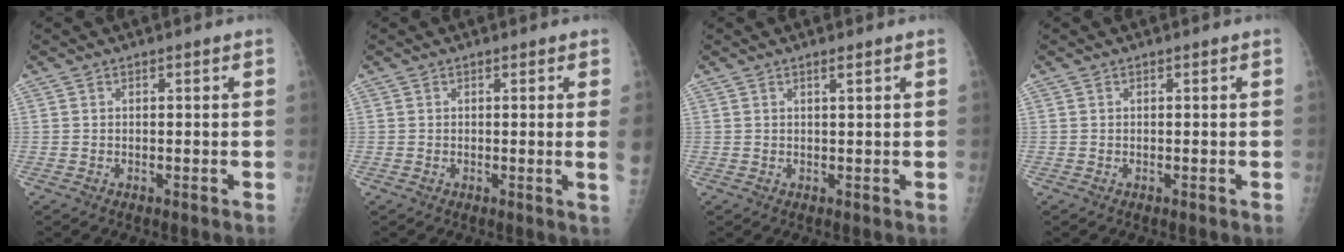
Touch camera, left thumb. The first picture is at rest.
{"total": 2.6, "force": [0.3, -0.8, 2.5], "torque": [-0.042, -0.007, 0.001]}
{"total": 1.1, "force": [0.7, 0.0, 0.8], "torque": [-0.014, -0.004, 0.011]}
{"total": 0.0}